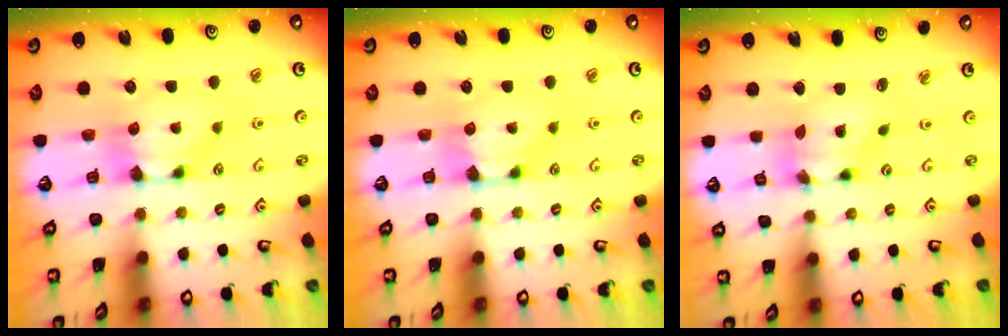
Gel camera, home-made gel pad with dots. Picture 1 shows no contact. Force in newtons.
{"total": 0.0}
{"total": 5.3, "press": 4.9, "slide": 1.8}